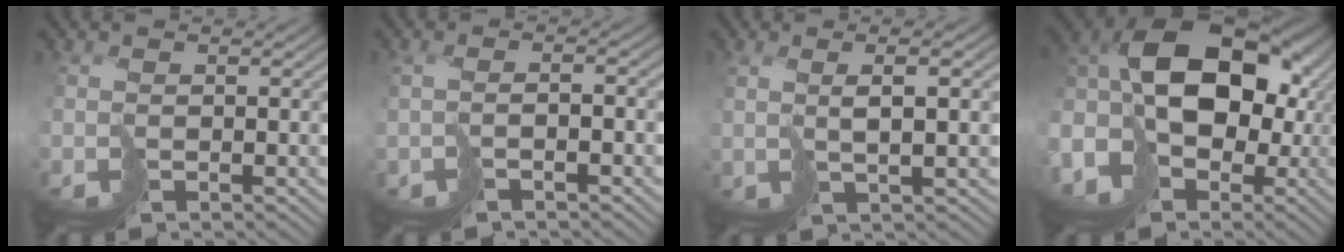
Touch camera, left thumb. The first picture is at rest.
{"total": 2.2, "force": [-1.2, 0.4, 1.8], "torque": [-0.043, -0.002, -0.020]}
{"total": 4.7, "force": [2.3, 0.2, 4.1], "torque": [-0.075, 0.011, 0.046]}
{"total": 16.9, "force": [-2.2, 12.0, 11.7], "torque": [-0.245, -0.016, -0.034]}